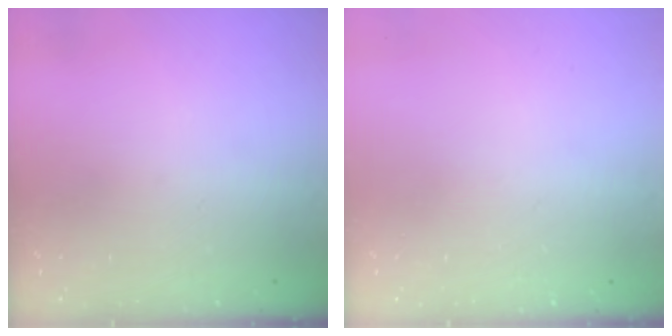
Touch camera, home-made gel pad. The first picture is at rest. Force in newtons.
{"total": 0.0}